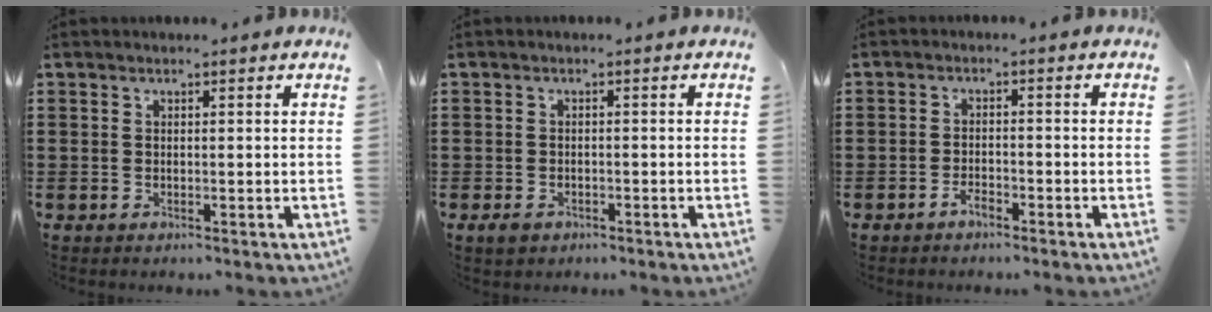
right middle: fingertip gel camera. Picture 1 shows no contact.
{"total": 1.3, "force": [-0.9, 0.7, 0.6], "torque": [-0.015, -0.003, -0.019]}
{"total": 2.0, "force": [-1.7, 0.6, 0.8], "torque": [-0.020, -0.002, -0.033]}